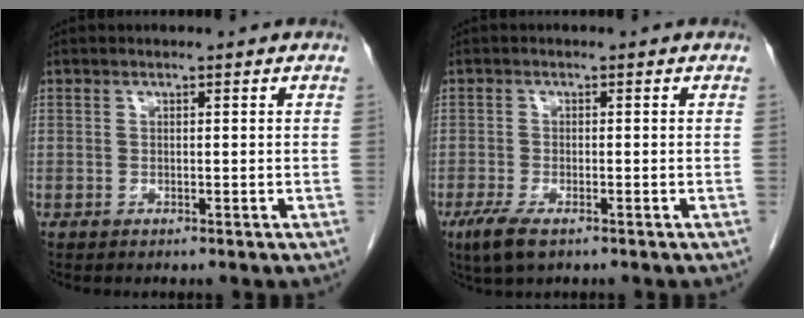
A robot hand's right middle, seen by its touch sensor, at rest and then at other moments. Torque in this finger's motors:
{"motor_torque": [0.78, -0.31, 0.03, 0.07]}